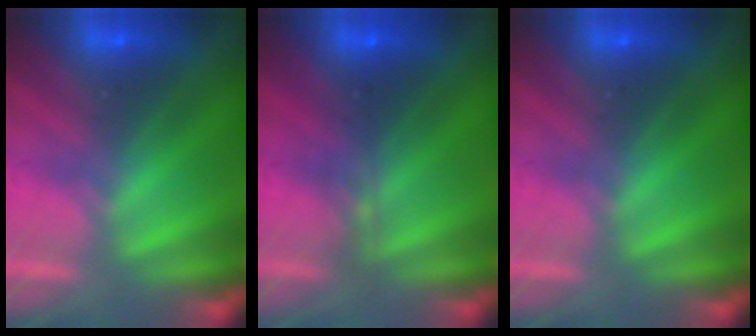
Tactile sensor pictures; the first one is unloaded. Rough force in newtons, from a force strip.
{"total": 2.2}
{"total": 0.0}